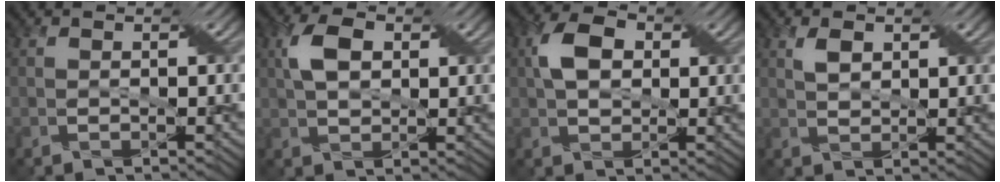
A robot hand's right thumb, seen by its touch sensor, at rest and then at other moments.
{"total": 5.2, "force": [1.5, 3.3, 3.8], "torque": [-0.076, 0.010, 0.022]}
{"total": 5.4, "force": [1.2, 3.8, 3.7], "torque": [-0.076, 0.011, 0.015]}
{"total": 2.3, "force": [1.4, 1.1, 1.4], "torque": [-0.029, 0.005, 0.027]}